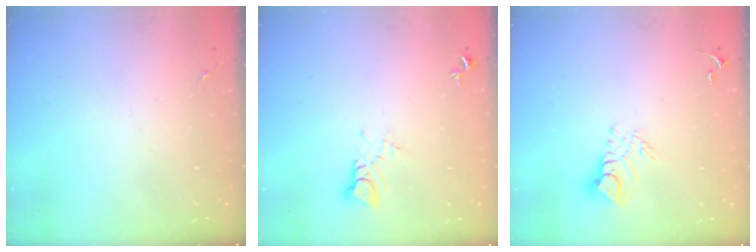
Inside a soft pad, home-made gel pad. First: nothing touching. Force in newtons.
{"total": 3.5, "press": 3.5, "slide": 0.2}
{"total": 8.6, "press": 8.6, "slide": 0.8}